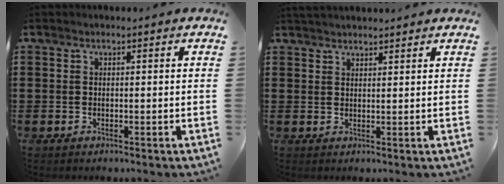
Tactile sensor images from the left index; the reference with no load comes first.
{"total": 1.8, "force": [1.8, 0.1, 0.1], "torque": [-0.005, 0.002, 0.035]}